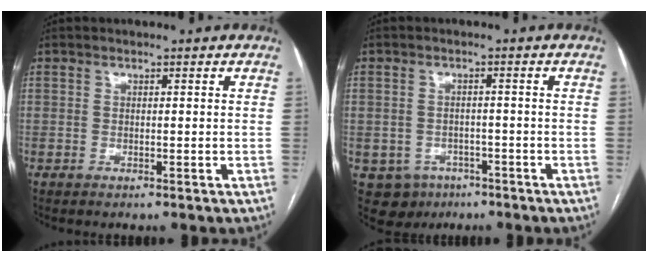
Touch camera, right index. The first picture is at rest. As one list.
[{"total": 6.1, "force": [-2.9, 5.3, 1.1], "torque": [-0.020, 0.006, -0.034]}]